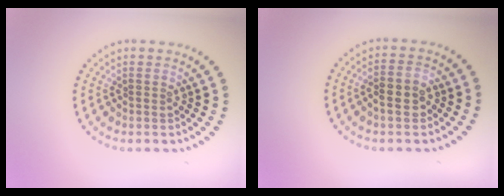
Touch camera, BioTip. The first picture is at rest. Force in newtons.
{"total": 2.6, "press": 2.6, "slide": 0.6}